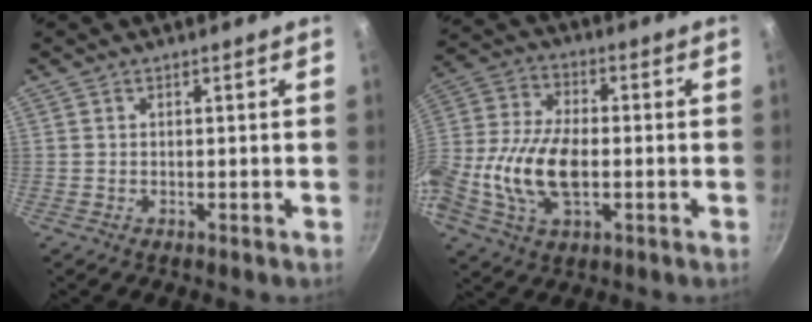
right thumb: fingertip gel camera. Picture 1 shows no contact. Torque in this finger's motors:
{"motor_torque": [0.96, 1.59, 0.56, -0.55, 0.22]}